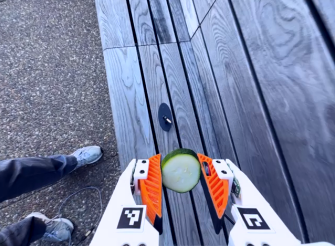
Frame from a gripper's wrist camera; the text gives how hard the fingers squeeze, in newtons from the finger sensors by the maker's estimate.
{"total": 12.3, "left": 12.9, "right": 11.7}